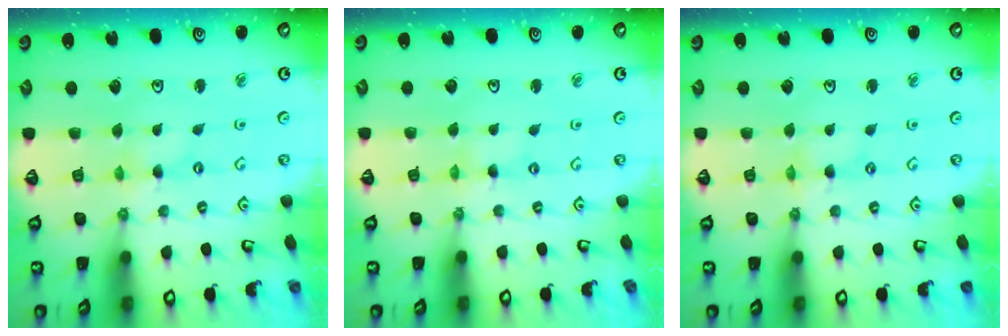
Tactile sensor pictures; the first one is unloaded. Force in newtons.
{"total": 0.0}
{"total": 1.5, "press": 1.5, "slide": 0.2}